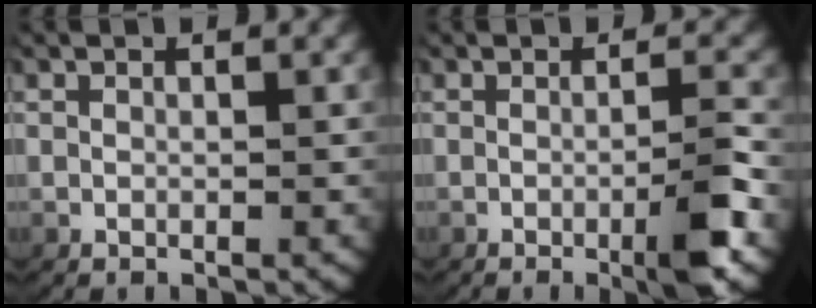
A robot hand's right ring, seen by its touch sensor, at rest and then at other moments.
{"total": 4.0, "force": [-1.2, 0.7, 3.7], "torque": [-0.052, 0.003, -0.024]}